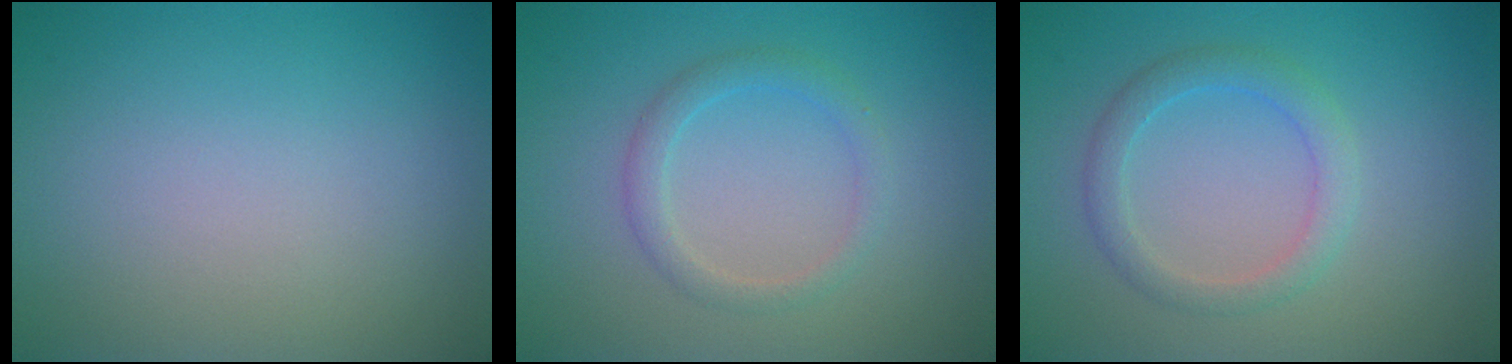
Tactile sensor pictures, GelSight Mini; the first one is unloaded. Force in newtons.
{"total": 2.0, "press": 2.0, "slide": 0.1}
{"total": 2.5, "press": 2.5, "slide": 0.1}